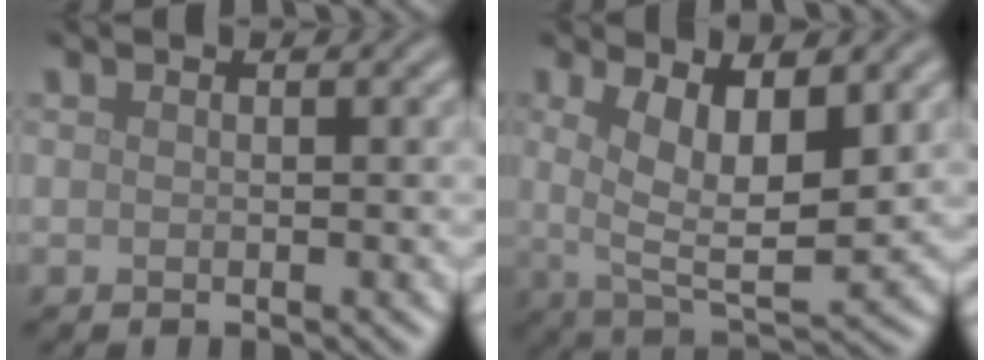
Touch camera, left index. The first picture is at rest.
{"total": 7.6, "force": [1.7, 2.9, 6.8], "torque": [-0.123, -0.008, 0.030]}